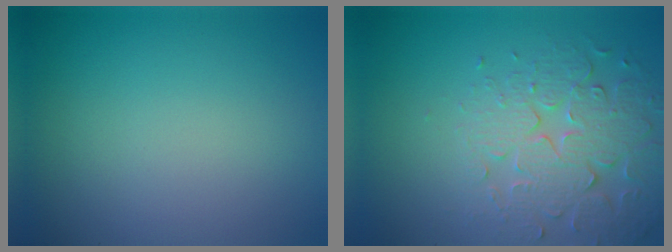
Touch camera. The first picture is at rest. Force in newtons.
{"total": 4.8, "press": 4.3, "slide": 2.1}